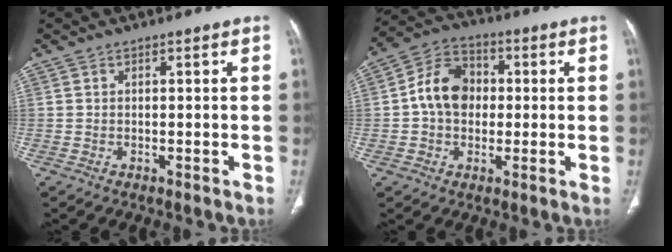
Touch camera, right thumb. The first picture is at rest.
{"total": 10.2, "force": [0.2, 8.0, 6.4], "torque": [-0.095, 0.025, -0.006]}